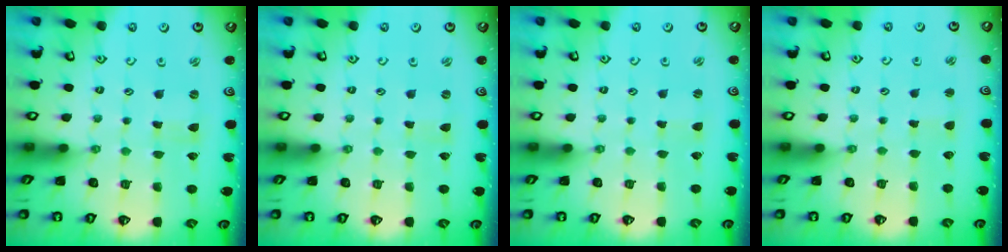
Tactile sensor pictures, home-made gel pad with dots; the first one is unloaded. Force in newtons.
{"total": 0.0}
{"total": 0.0}
{"total": 1.3, "press": 1.2, "slide": 0.1}